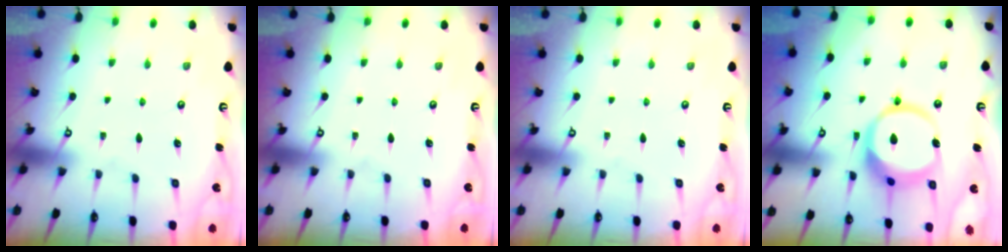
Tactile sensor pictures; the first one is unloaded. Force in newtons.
{"total": 0.0}
{"total": 0.0}
{"total": 12.8, "press": 12.7, "slide": 1.7}